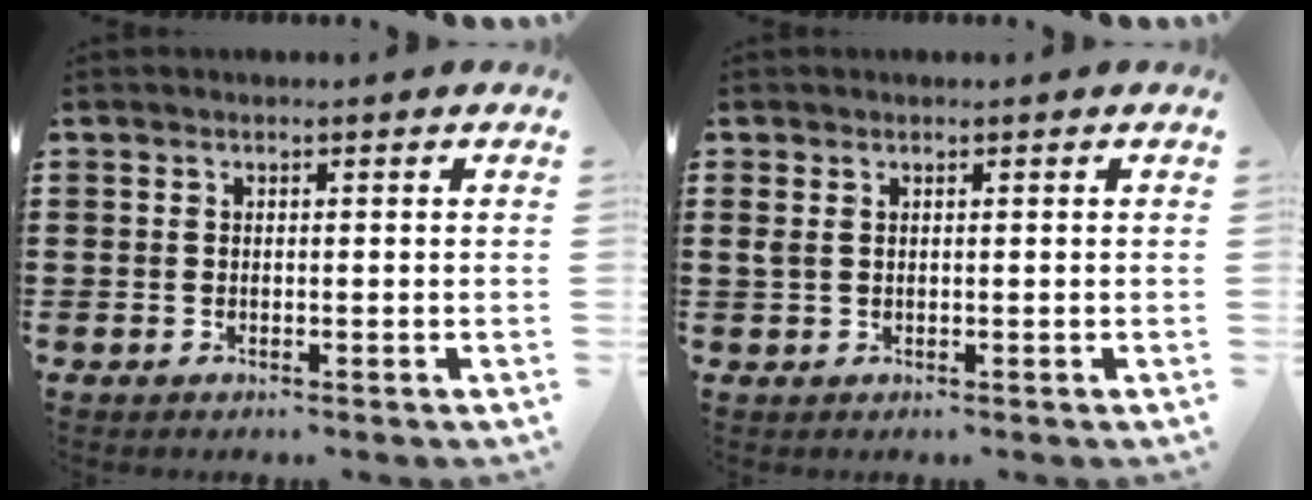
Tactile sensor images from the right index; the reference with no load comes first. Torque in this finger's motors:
{"motor_torque": [0.07, -0.01, 0.02, 0.01]}